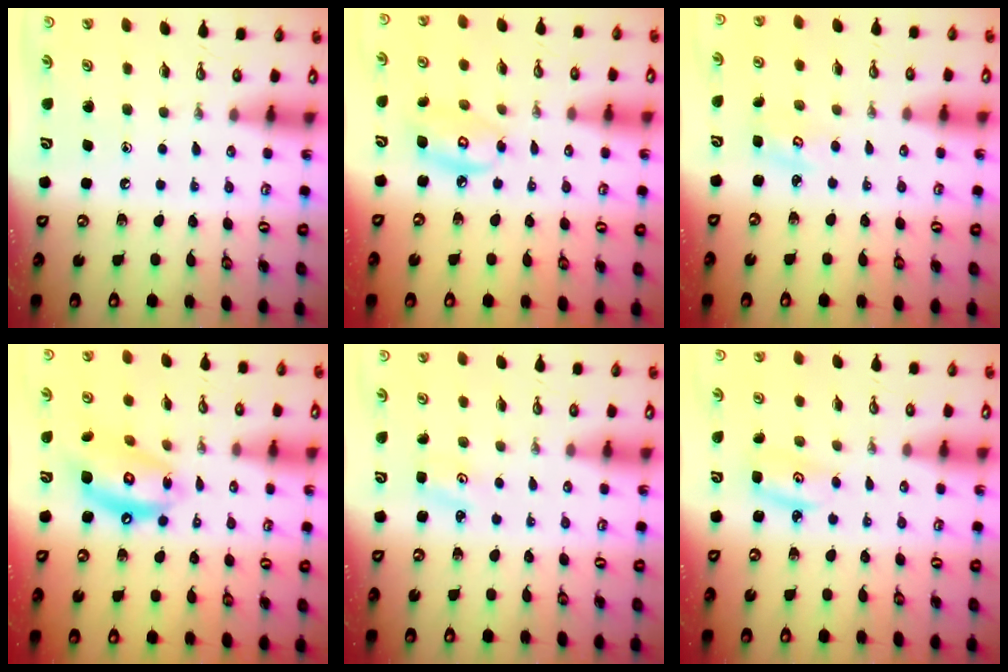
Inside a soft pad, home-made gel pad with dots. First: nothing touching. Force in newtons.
{"total": 8.2, "press": 8.2, "slide": 0.6}
{"total": 2.3, "press": 2.3, "slide": 0.2}
{"total": 13.8, "press": 13.7, "slide": 1.5}
{"total": 2.0, "press": 2.0, "slide": 0.3}
{"total": 2.9, "press": 2.9, "slide": 0.3}